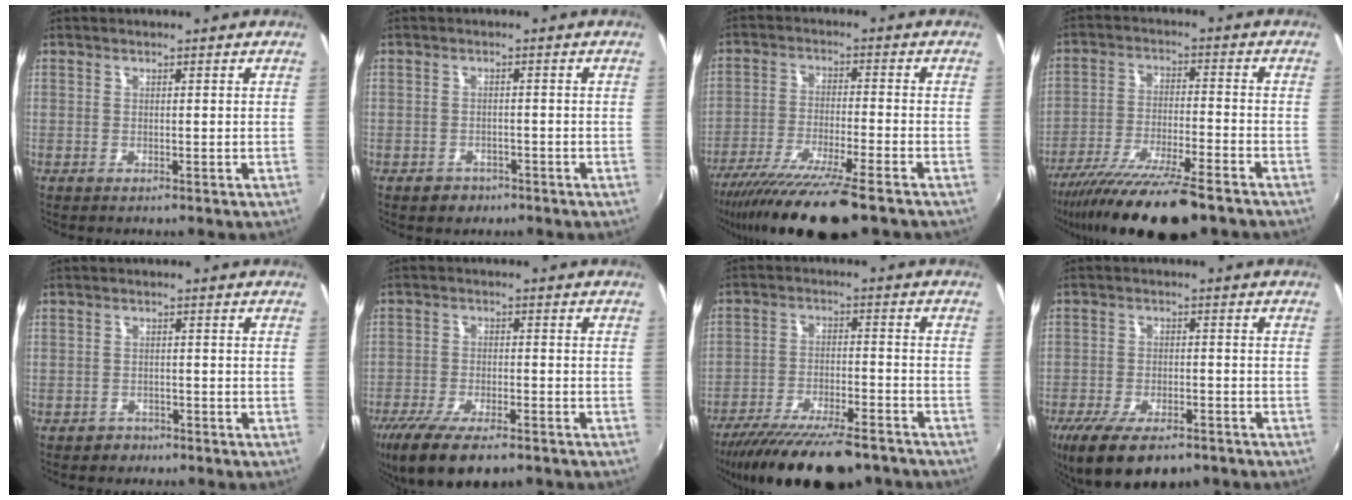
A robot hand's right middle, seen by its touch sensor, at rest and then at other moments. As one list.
[{"total": 3.2, "force": [-2.0, 2.4, 0.7], "torque": [-0.021, -0.001, -0.026]}, {"total": 15.6, "force": [-12.2, 1.2, 9.7], "torque": [-0.195, -0.044, -0.208]}, {"total": 17.3, "force": [-13.7, 2.6, 10.2], "torque": [-0.200, -0.041, -0.232]}, {"total": 2.5, "force": [-1.7, 1.8, 0.0], "torque": [-0.007, 0.002, -0.025]}, {"total": 14.3, "force": [-10.1, 4.8, 8.9], "torque": [-0.193, -0.050, -0.171]}, {"total": 19.3, "force": [-15.8, 5.0, 10.1], "torque": [-0.193, -0.039, -0.241]}, {"total": 14.0, "force": [-9.8, 5.4, 8.4], "torque": [-0.180, -0.041, -0.158]}]